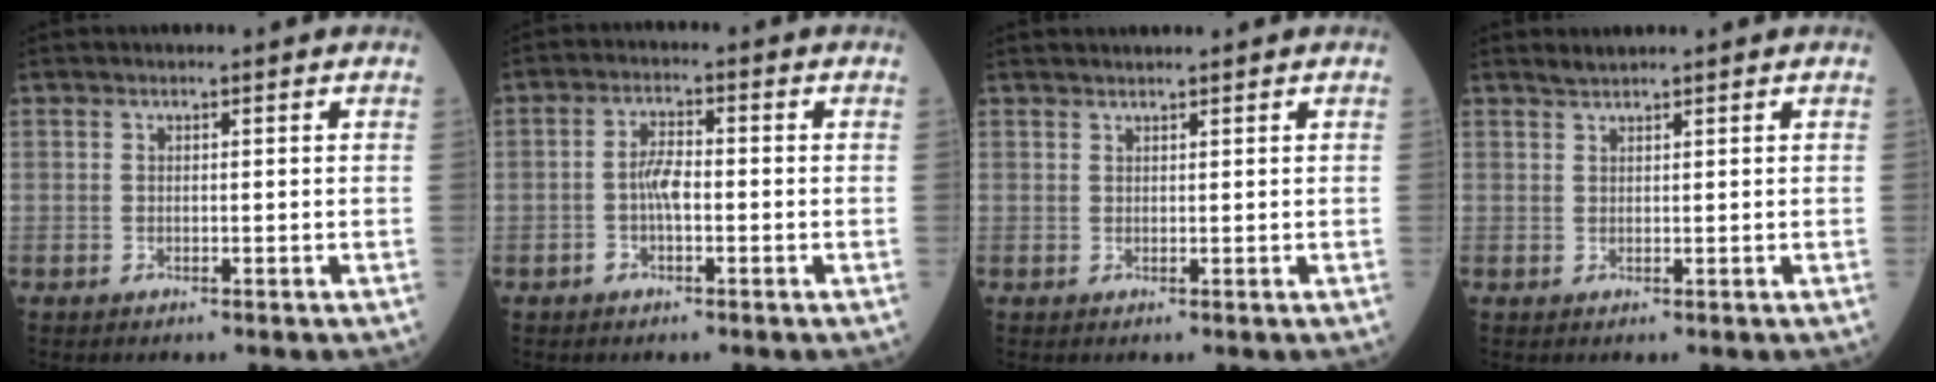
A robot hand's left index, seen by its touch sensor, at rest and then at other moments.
{"total": 3.7, "force": [-0.9, 1.3, 3.3], "torque": [-0.071, 0.006, -0.019]}
{"total": 1.3, "force": [1.3, -0.2, 0.2], "torque": [-0.003, 0.016, 0.029]}
{"total": 1.0, "force": [1.0, -0.2, 0.0], "torque": [-0.006, 0.007, 0.024]}